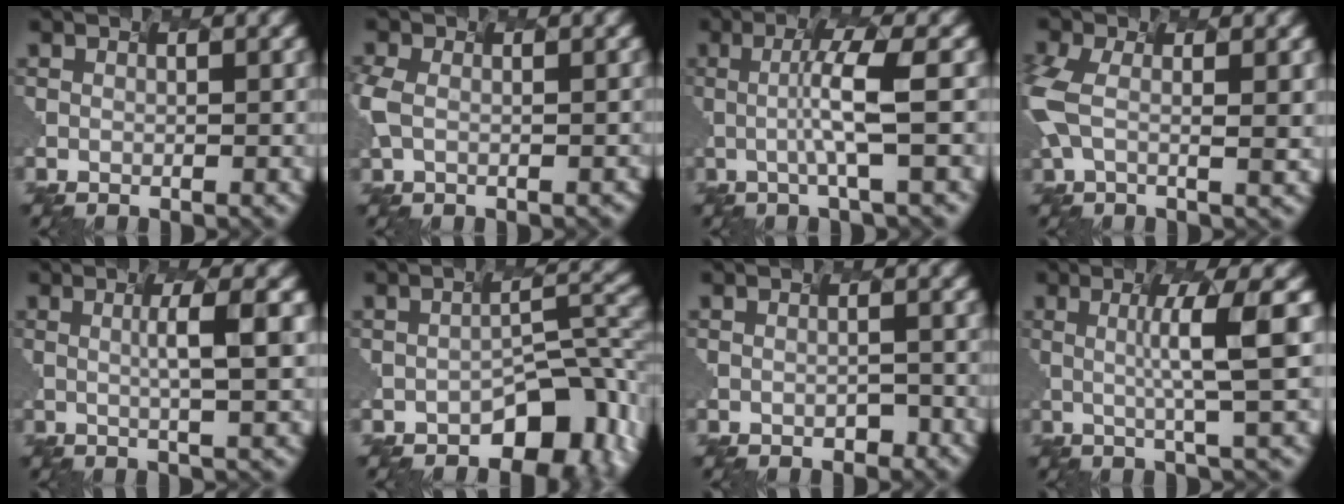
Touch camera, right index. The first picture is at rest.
{"total": 3.0, "force": [-1.0, 2.0, 2.0], "torque": [-0.060, -0.004, -0.004]}
{"total": 3.8, "force": [-0.7, 0.1, 3.8], "torque": [-0.079, 0.001, -0.003]}
{"total": 4.6, "force": [-0.3, 2.0, 4.1], "torque": [-0.116, 0.003, 0.000]}
{"total": 2.9, "force": [0.0, 0.1, 2.9], "torque": [-0.051, 0.006, 0.009]}
{"total": 7.3, "force": [-4.6, 3.6, 4.4], "torque": [-0.045, -0.004, -0.053]}
{"total": 0.9, "force": [-0.9, 0.0, 0.0], "torque": [-0.010, -0.004, 0.000]}
{"total": 4.2, "force": [0.0, -0.2, 4.2], "torque": [-0.082, 0.006, 0.013]}